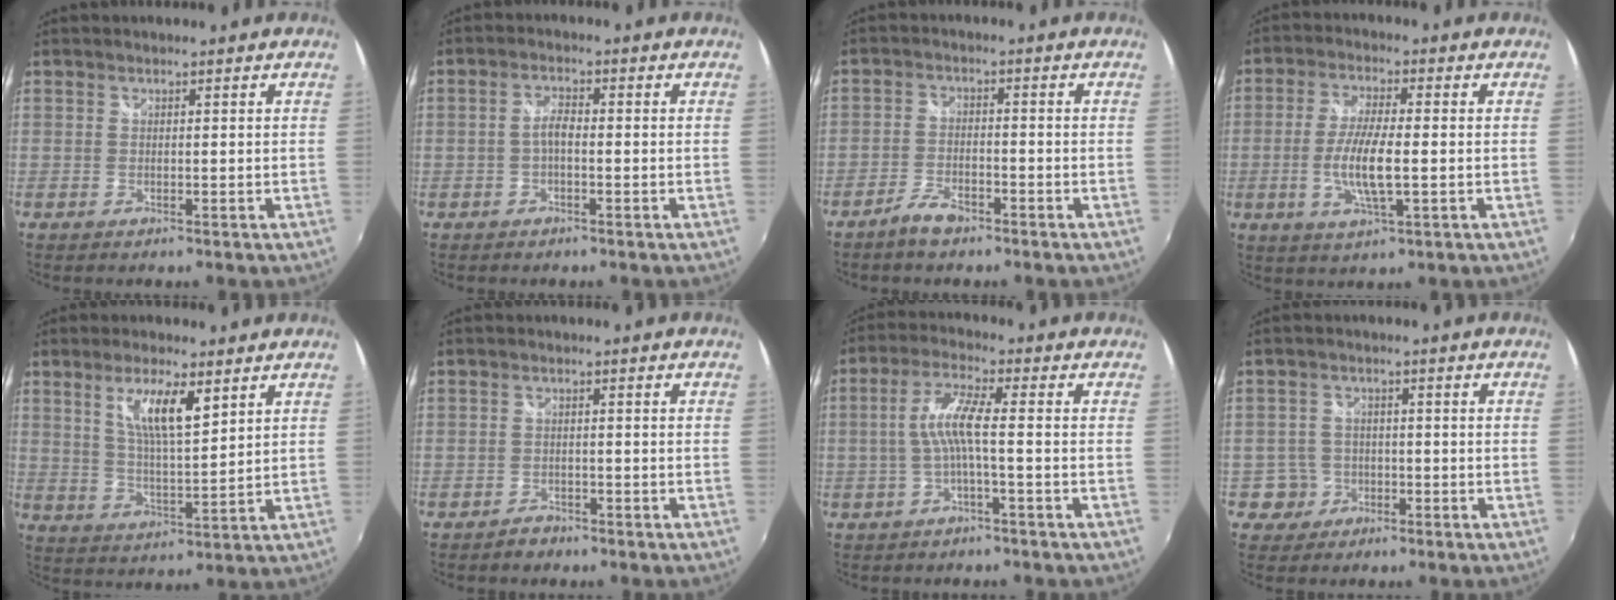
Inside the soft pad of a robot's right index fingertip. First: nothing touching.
{"total": 2.4, "force": [-0.7, 0.8, 2.1], "torque": [-0.046, 0.008, -0.016]}
{"total": 4.4, "force": [-3.5, 1.4, 2.3], "torque": [-0.062, -0.002, -0.066]}
{"total": 8.4, "force": [-1.4, 1.7, 8.0], "torque": [-0.161, -0.008, -0.028]}
{"total": 8.5, "force": [4.4, 1.8, 7.1], "torque": [-0.126, -0.003, 0.082]}
{"total": 2.0, "force": [-1.6, 1.1, 0.1], "torque": [-0.006, 0.002, -0.027]}
{"total": 5.9, "force": [-1.2, 0.0, 5.8], "torque": [-0.128, 0.008, -0.020]}
{"total": 4.2, "force": [-1.5, 3.9, -0.2], "torque": [-0.001, 0.021, -0.024]}